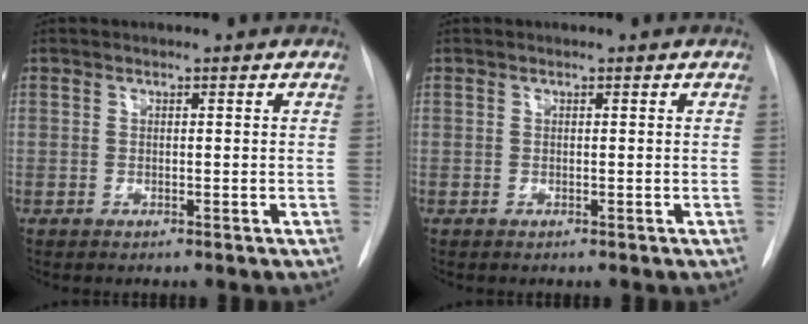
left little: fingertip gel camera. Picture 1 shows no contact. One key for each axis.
{"total": 0.0}